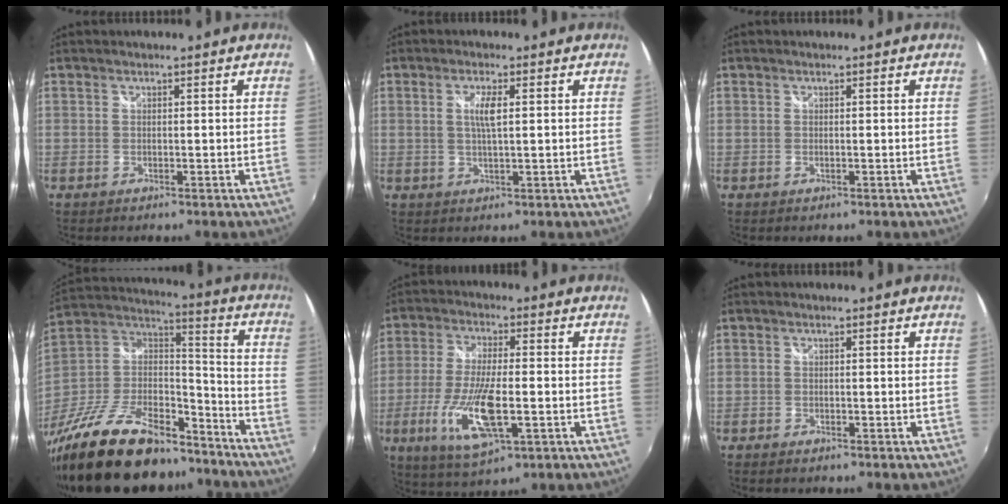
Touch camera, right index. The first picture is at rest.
{"total": 3.3, "force": [0.7, 0.6, 3.2], "torque": [-0.060, -0.001, 0.012]}
{"total": 0.0}
{"total": 31.4, "force": [-23.0, 13.1, 16.8], "torque": [-0.339, 0.003, -0.357]}
{"total": 13.2, "force": [-3.8, 3.8, 12.0], "torque": [-0.247, -0.019, -0.070]}
{"total": 1.5, "force": [-1.3, 0.6, 0.4], "torque": [-0.012, -0.004, -0.025]}